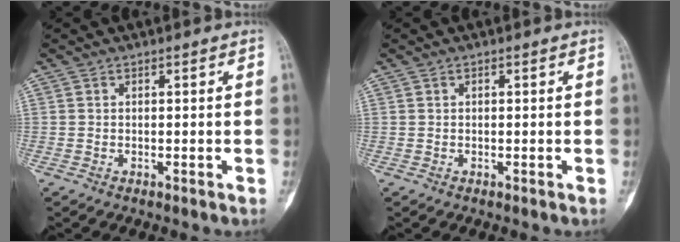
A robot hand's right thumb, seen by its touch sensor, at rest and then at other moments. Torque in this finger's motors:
{"motor_torque": [-0.27, -0.22, 0.14, -0.10, -0.09]}